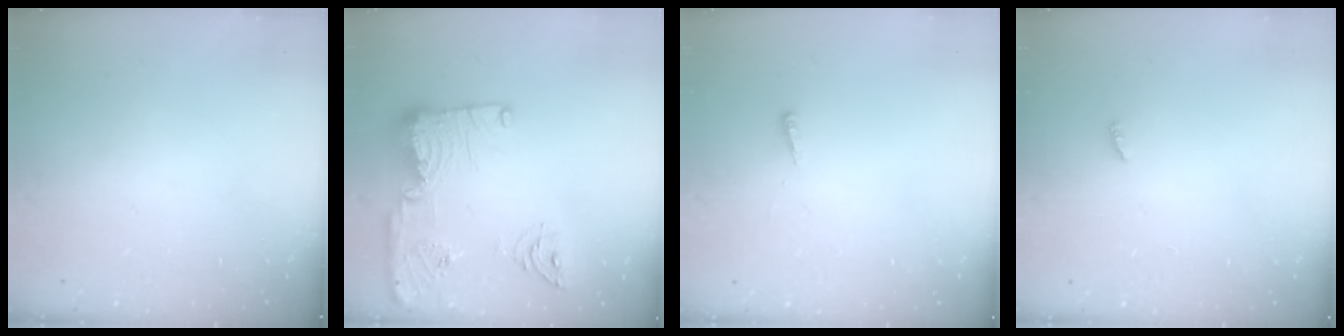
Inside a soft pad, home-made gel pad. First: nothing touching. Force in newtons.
{"total": 18.1, "press": 18.0, "slide": 2.0}
{"total": 3.1, "press": 3.0, "slide": 0.9}
{"total": 2.3, "press": 2.3, "slide": 0.2}